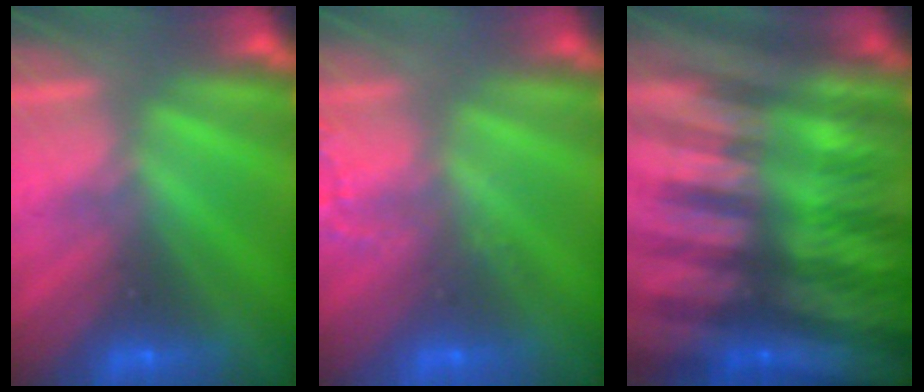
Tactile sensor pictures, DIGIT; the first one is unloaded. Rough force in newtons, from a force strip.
{"total": 1.7}
{"total": 6.0}